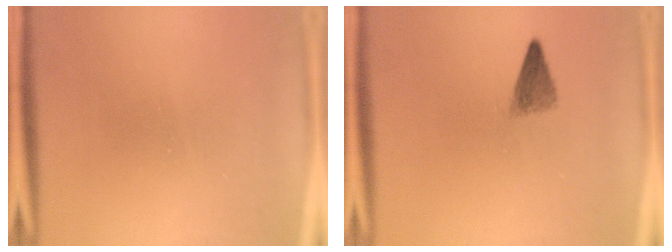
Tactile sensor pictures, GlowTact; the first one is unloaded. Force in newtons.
{"total": 2.5}